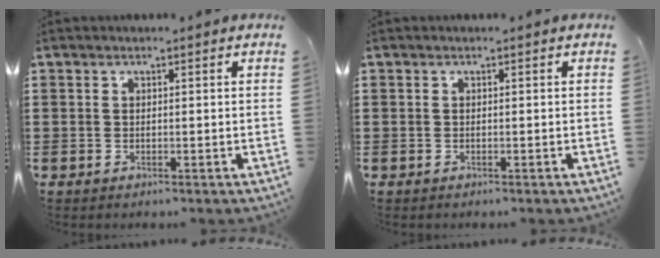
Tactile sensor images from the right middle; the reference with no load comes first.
{"total": 0.0}